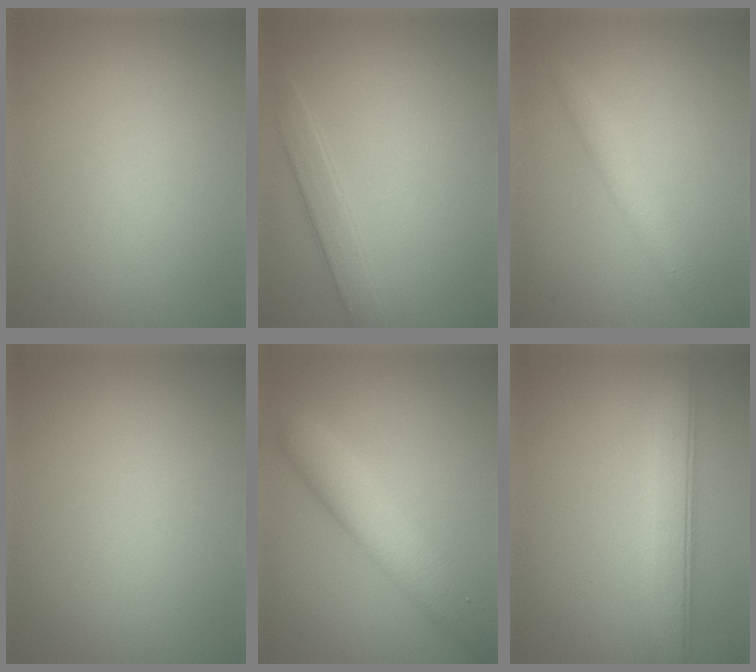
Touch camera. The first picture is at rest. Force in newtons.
{"total": 2.2, "press": 2.2, "slide": 0.1}
{"total": 2.5, "press": 2.5, "slide": 0.0}
{"total": 0.0}
{"total": 5.7, "press": 5.7, "slide": 0.1}
{"total": 5.0, "press": 5.0, "slide": 0.1}